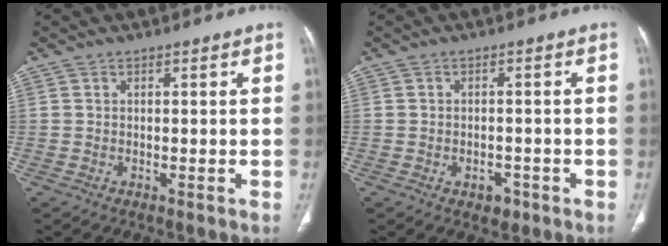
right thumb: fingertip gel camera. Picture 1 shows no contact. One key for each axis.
{"total": 3.0, "fx": -1.5, "fy": 2.0, "fz": 1.6, "tx": -0.014, "ty": 0.010, "tz": -0.014}